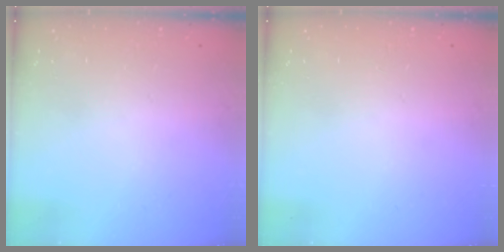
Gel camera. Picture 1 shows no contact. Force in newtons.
{"total": 0.0}